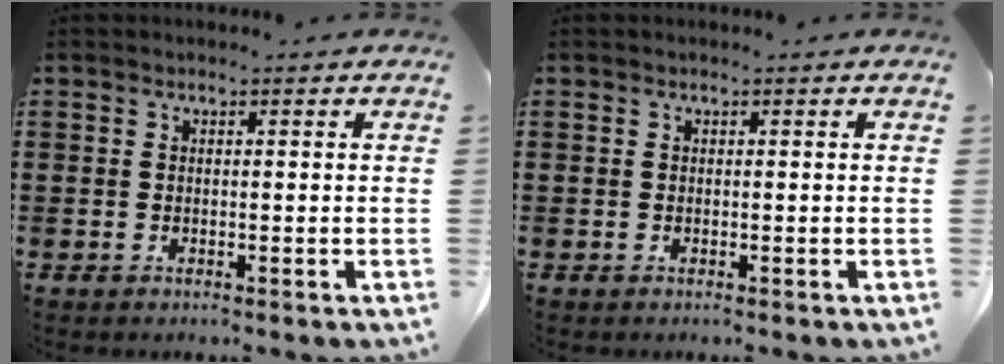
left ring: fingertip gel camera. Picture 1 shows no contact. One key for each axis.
{"total": 0.0}